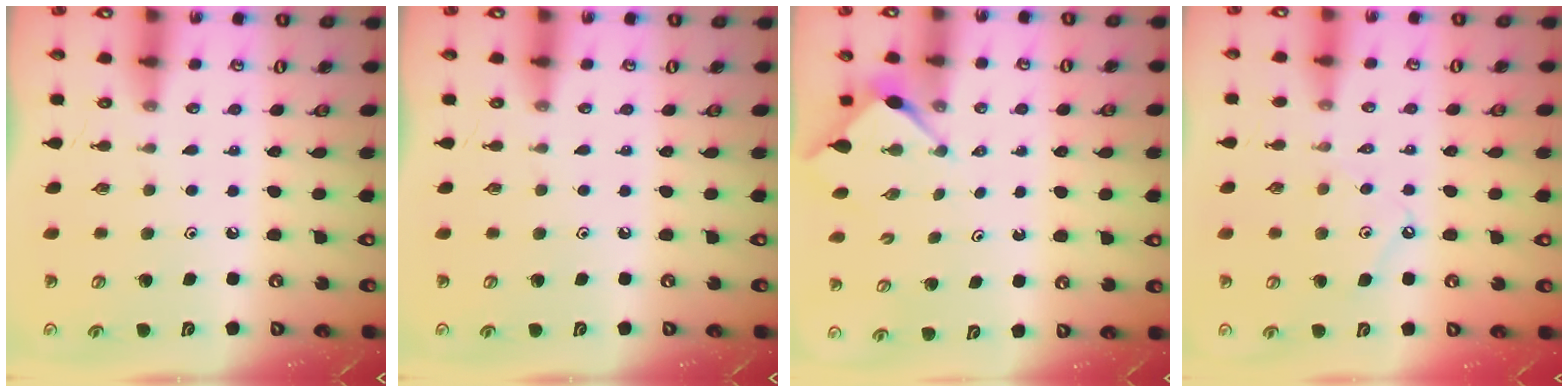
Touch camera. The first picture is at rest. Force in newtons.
{"total": 0.0}
{"total": 2.6, "press": 2.6, "slide": 0.4}
{"total": 6.2, "press": 6.2, "slide": 0.8}